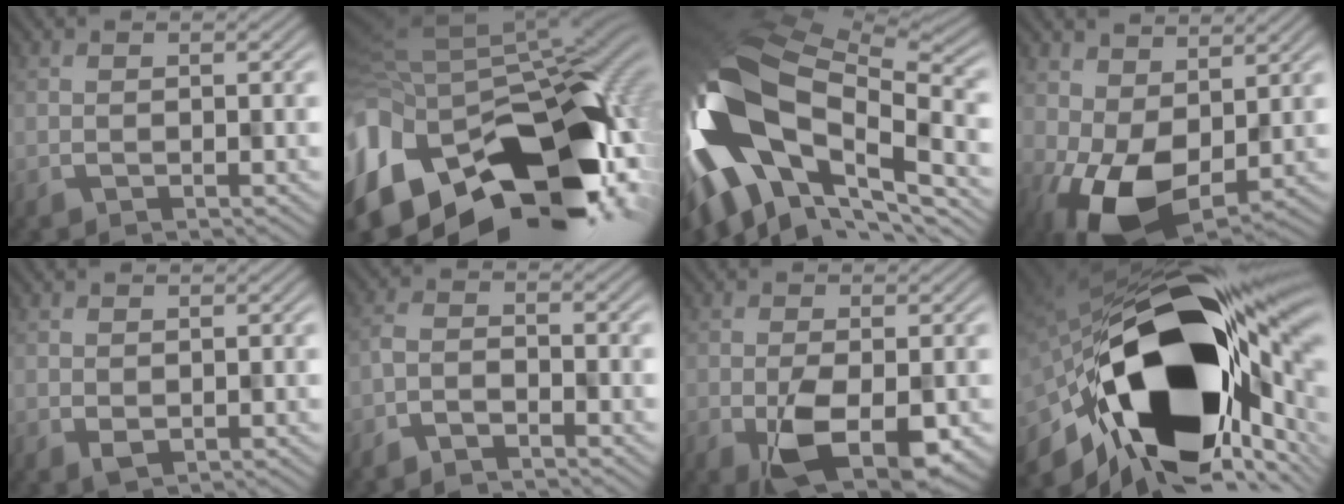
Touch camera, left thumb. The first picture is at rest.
{"total": 16.7, "force": [-6.1, 9.7, 12.1], "torque": [-0.272, -0.037, -0.082]}
{"total": 17.5, "force": [-2.6, 10.7, 13.5], "torque": [-0.312, -0.056, -0.023]}
{"total": 8.1, "force": [-1.3, 4.9, 6.4], "torque": [-0.139, -0.023, -0.004]}
{"total": 0.9, "force": [0.2, 0.7, 0.5], "torque": [-0.019, -0.012, 0.011]}
{"total": 2.6, "force": [-2.5, 0.6, 0.5], "torque": [-0.021, -0.006, -0.045]}
{"total": 8.1, "force": [-2.8, 4.1, 6.4], "torque": [-0.124, -0.026, -0.030]}
{"total": 21.0, "force": [-3.6, 12.7, 16.4], "torque": [-0.333, -0.068, -0.035]}